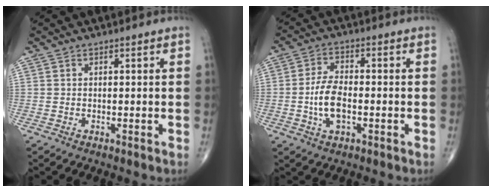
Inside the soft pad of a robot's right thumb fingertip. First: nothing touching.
{"total": 7.3, "force": [-1.5, 3.7, 6.2], "torque": [-0.122, 0.010, -0.028]}